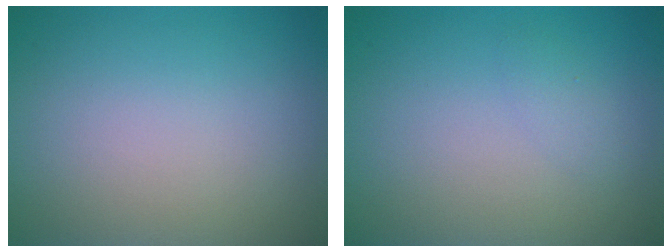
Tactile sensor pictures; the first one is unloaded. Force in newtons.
{"total": 0.9, "press": 0.9, "slide": 0.2}